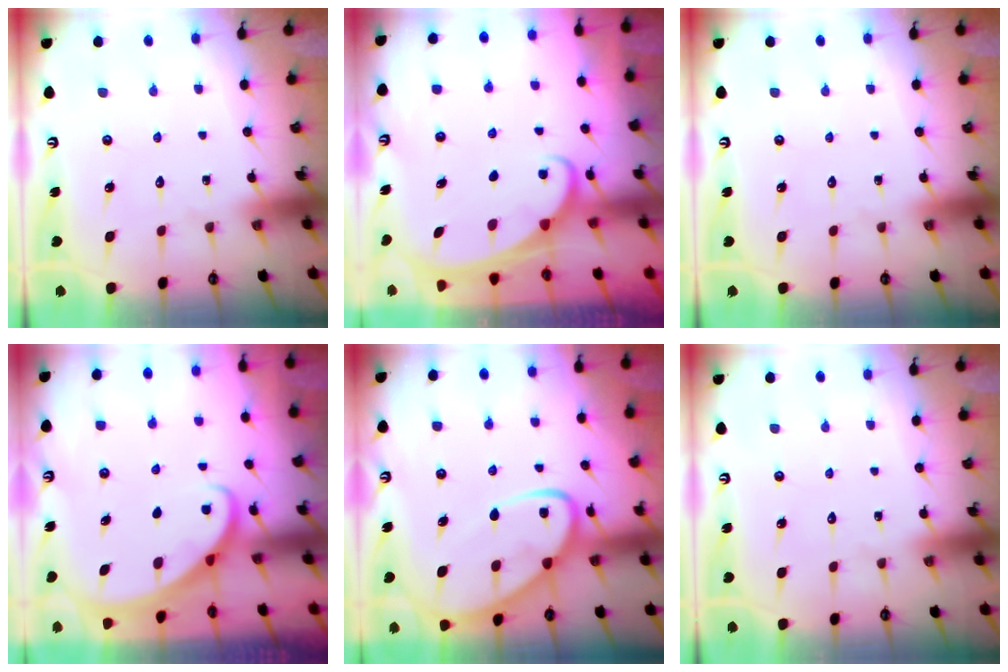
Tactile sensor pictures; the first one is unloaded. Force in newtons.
{"total": 2.1, "press": 2.1, "slide": 0.3}
{"total": 0.0}
{"total": 2.5, "press": 2.5, "slide": 0.2}
{"total": 11.1, "press": 11.1, "slide": 1.0}
{"total": 0.0}